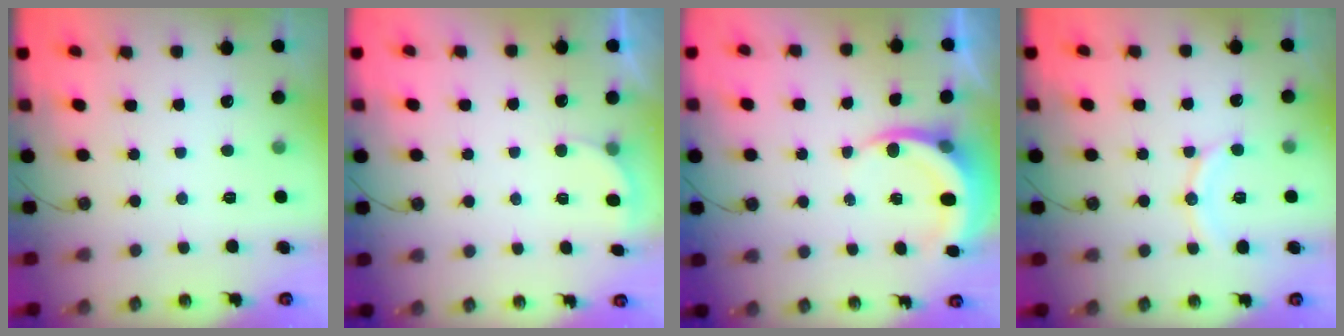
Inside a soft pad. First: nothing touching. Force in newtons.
{"total": 2.4, "press": 2.2, "slide": 1.0}
{"total": 4.6, "press": 4.6, "slide": 0.3}
{"total": 9.8, "press": 9.7, "slide": 1.0}